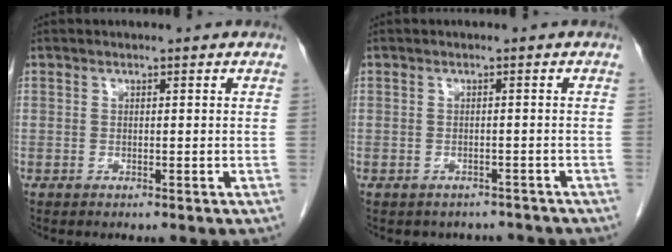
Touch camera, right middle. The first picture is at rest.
{"total": 4.4, "force": [-3.9, 2.0, 0.0], "torque": [0.002, 0.007, -0.044]}